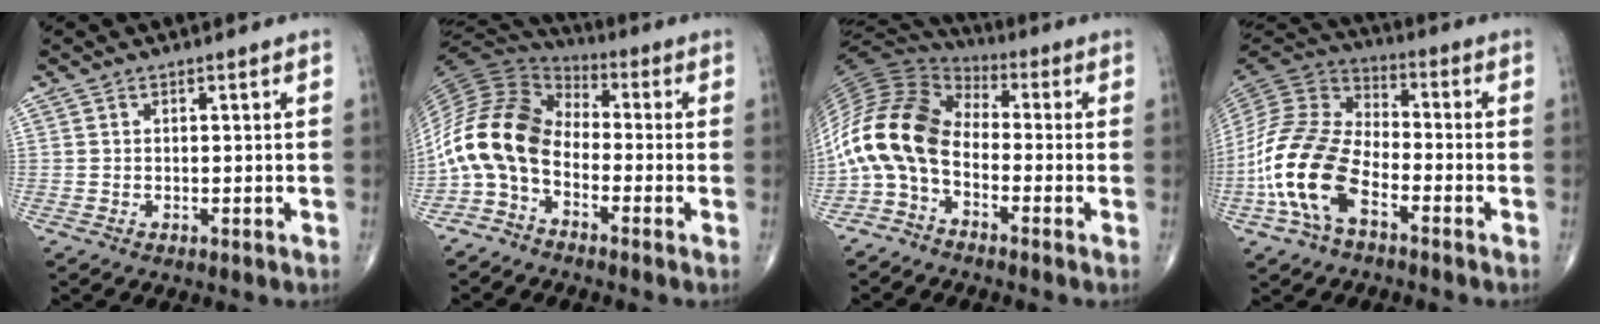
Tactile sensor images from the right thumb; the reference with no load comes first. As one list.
[{"total": 14.0, "force": [-4.2, 8.6, 10.2], "torque": [-0.207, 0.065, -0.099]}, {"total": 14.5, "force": [-3.6, 8.8, 11.0], "torque": [-0.228, 0.064, -0.085]}, {"total": 17.1, "force": [-6.5, 9.4, 12.7], "torque": [-0.259, 0.045, -0.135]}]